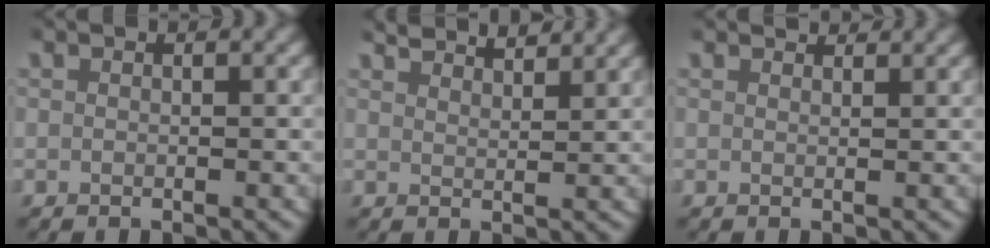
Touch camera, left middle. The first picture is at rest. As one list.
[{"total": 3.5, "force": [3.3, 0.4, 1.0], "torque": [-0.012, 0.001, 0.055]}, {"total": 1.7, "force": [1.7, 0.1, 0.3], "torque": [0.005, 0.003, 0.024]}]